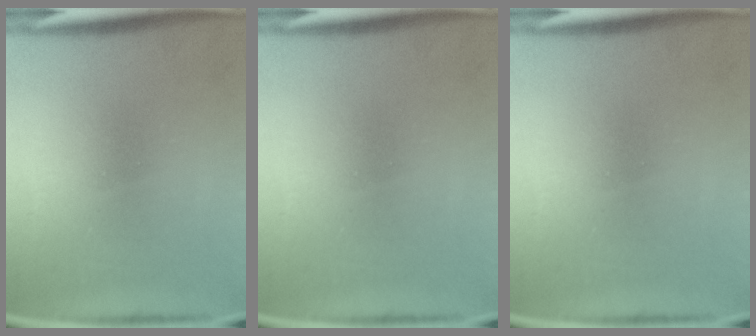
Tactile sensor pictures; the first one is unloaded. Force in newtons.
{"total": 0.0}
{"total": 0.0}